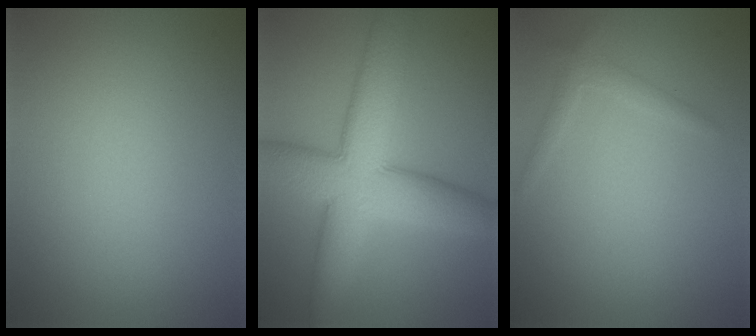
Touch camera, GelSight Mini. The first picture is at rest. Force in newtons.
{"total": 9.9, "press": 9.9, "slide": 0.3}
{"total": 1.2, "press": 1.2, "slide": 0.1}